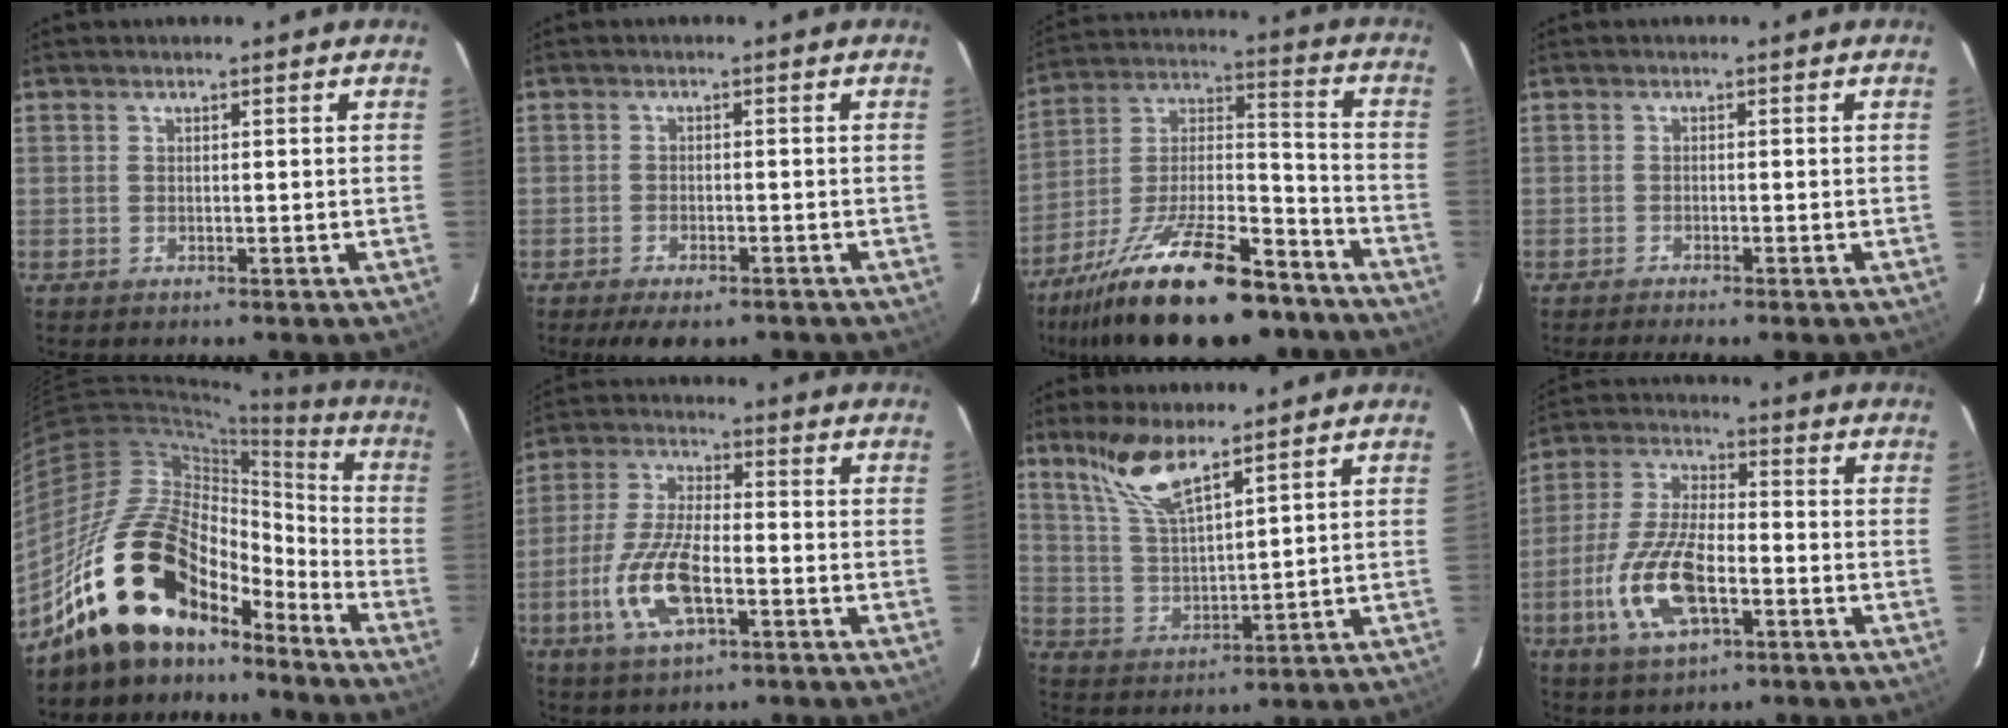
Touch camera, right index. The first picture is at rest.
{"total": 6.9, "force": [-5.3, 2.4, 3.8], "torque": [-0.088, -0.019, -0.081]}
{"total": 26.4, "force": [-18.4, 9.1, 16.6], "torque": [-0.302, -0.010, -0.285]}
{"total": 2.8, "force": [-2.4, -0.1, 1.3], "torque": [-0.034, -0.007, -0.038]}
{"total": 23.6, "force": [-16.9, 12.2, 11.1], "torque": [-0.210, 0.024, -0.285]}
{"total": 12.6, "force": [-4.3, 4.8, 10.8], "torque": [-0.233, -0.005, -0.082]}
{"total": 9.3, "force": [6.8, 1.7, 6.1], "torque": [-0.122, 0.004, 0.147]}
{"total": 14.2, "force": [-4.9, 5.8, 12.0], "torque": [-0.260, -0.005, -0.091]}